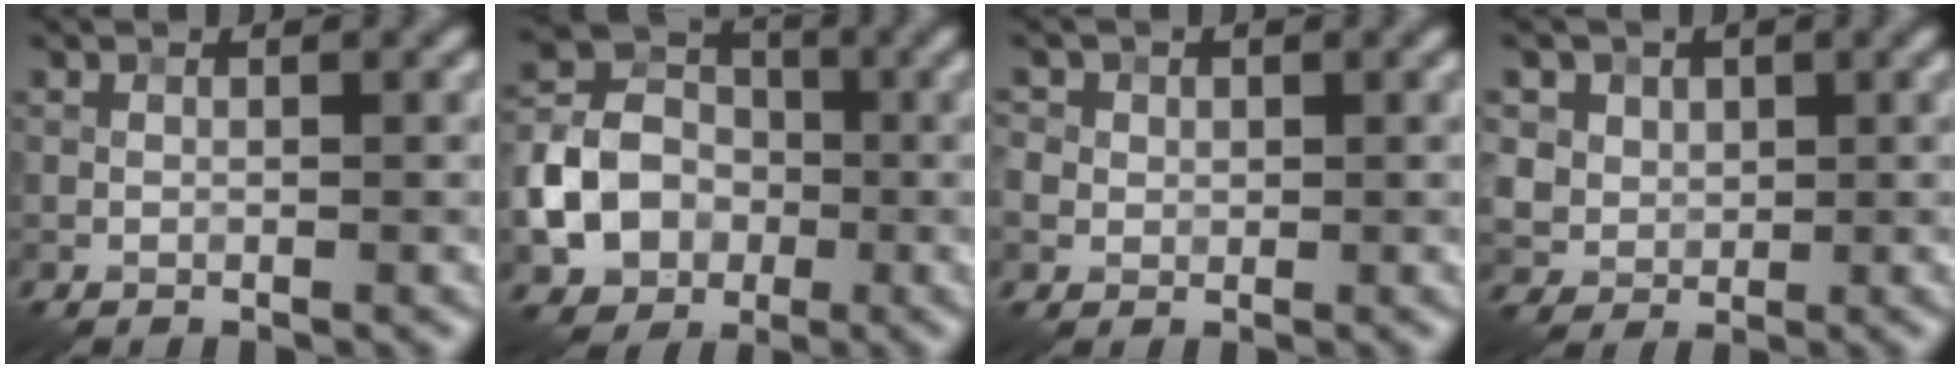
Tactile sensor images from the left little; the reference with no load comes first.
{"total": 7.6, "force": [-1.9, 6.1, 4.1], "torque": [-0.085, -0.004, -0.043]}
{"total": 3.5, "force": [1.1, 3.1, 1.3], "torque": [-0.020, 0.019, 0.005]}
{"total": 5.1, "force": [2.3, 4.2, 1.7], "torque": [-0.041, 0.002, 0.037]}